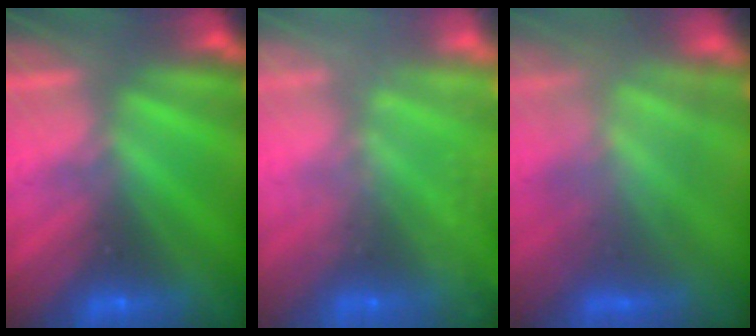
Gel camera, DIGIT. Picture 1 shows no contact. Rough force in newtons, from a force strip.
{"total": 7.6}
{"total": 3.9}